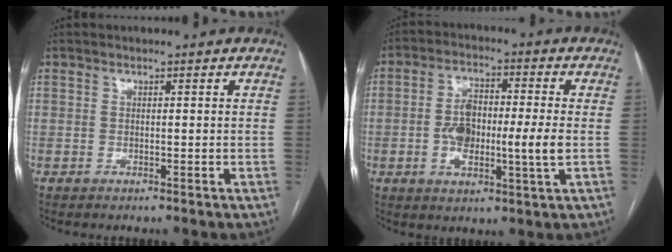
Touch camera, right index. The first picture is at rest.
{"total": 10.4, "force": [-1.0, 2.8, 10.0], "torque": [-0.184, 0.011, -0.020]}